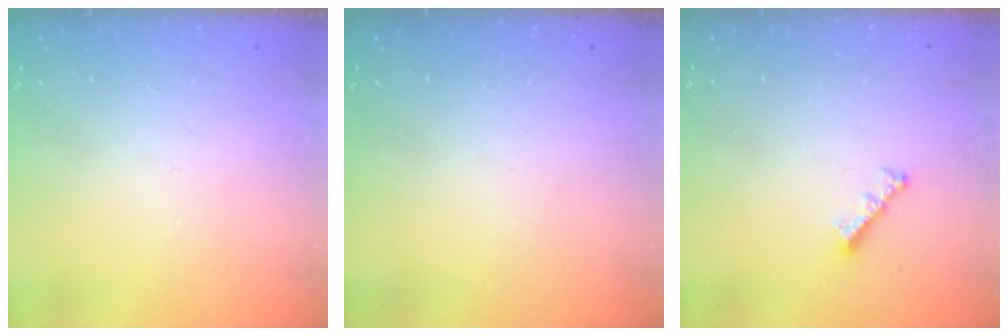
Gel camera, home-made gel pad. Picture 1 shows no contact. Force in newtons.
{"total": 0.0}
{"total": 3.2, "press": 3.2, "slide": 0.7}